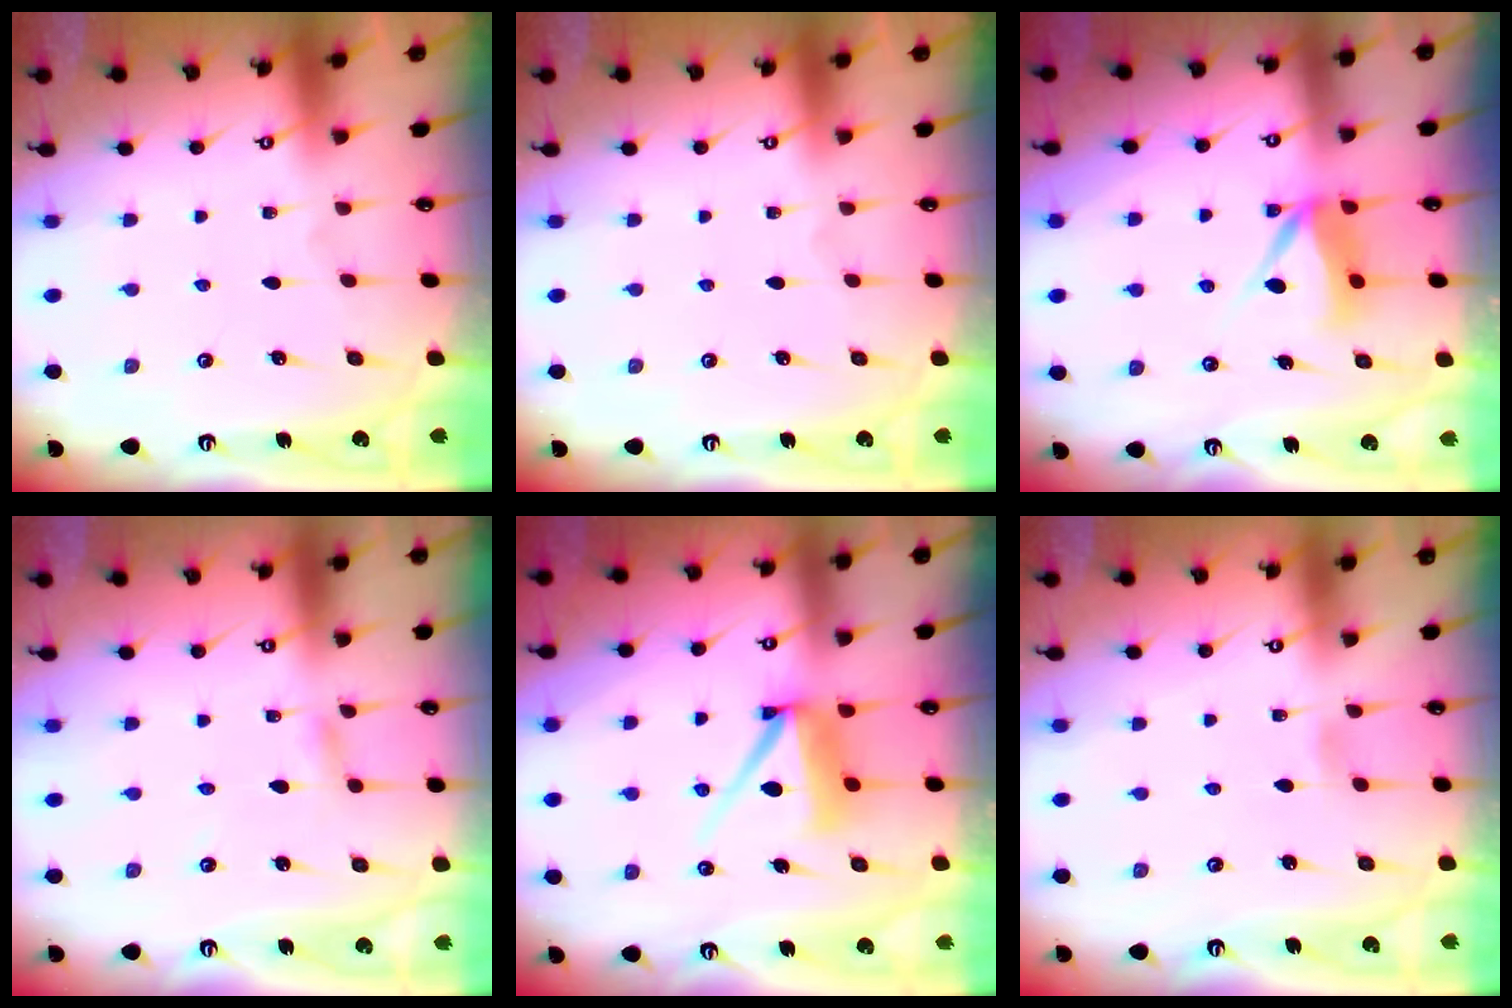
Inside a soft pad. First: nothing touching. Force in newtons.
{"total": 0.0}
{"total": 6.7, "press": 6.7, "slide": 0.5}
{"total": 2.4, "press": 2.4, "slide": 0.2}
{"total": 9.4, "press": 9.4, "slide": 1.1}
{"total": 3.1, "press": 3.1, "slide": 0.4}